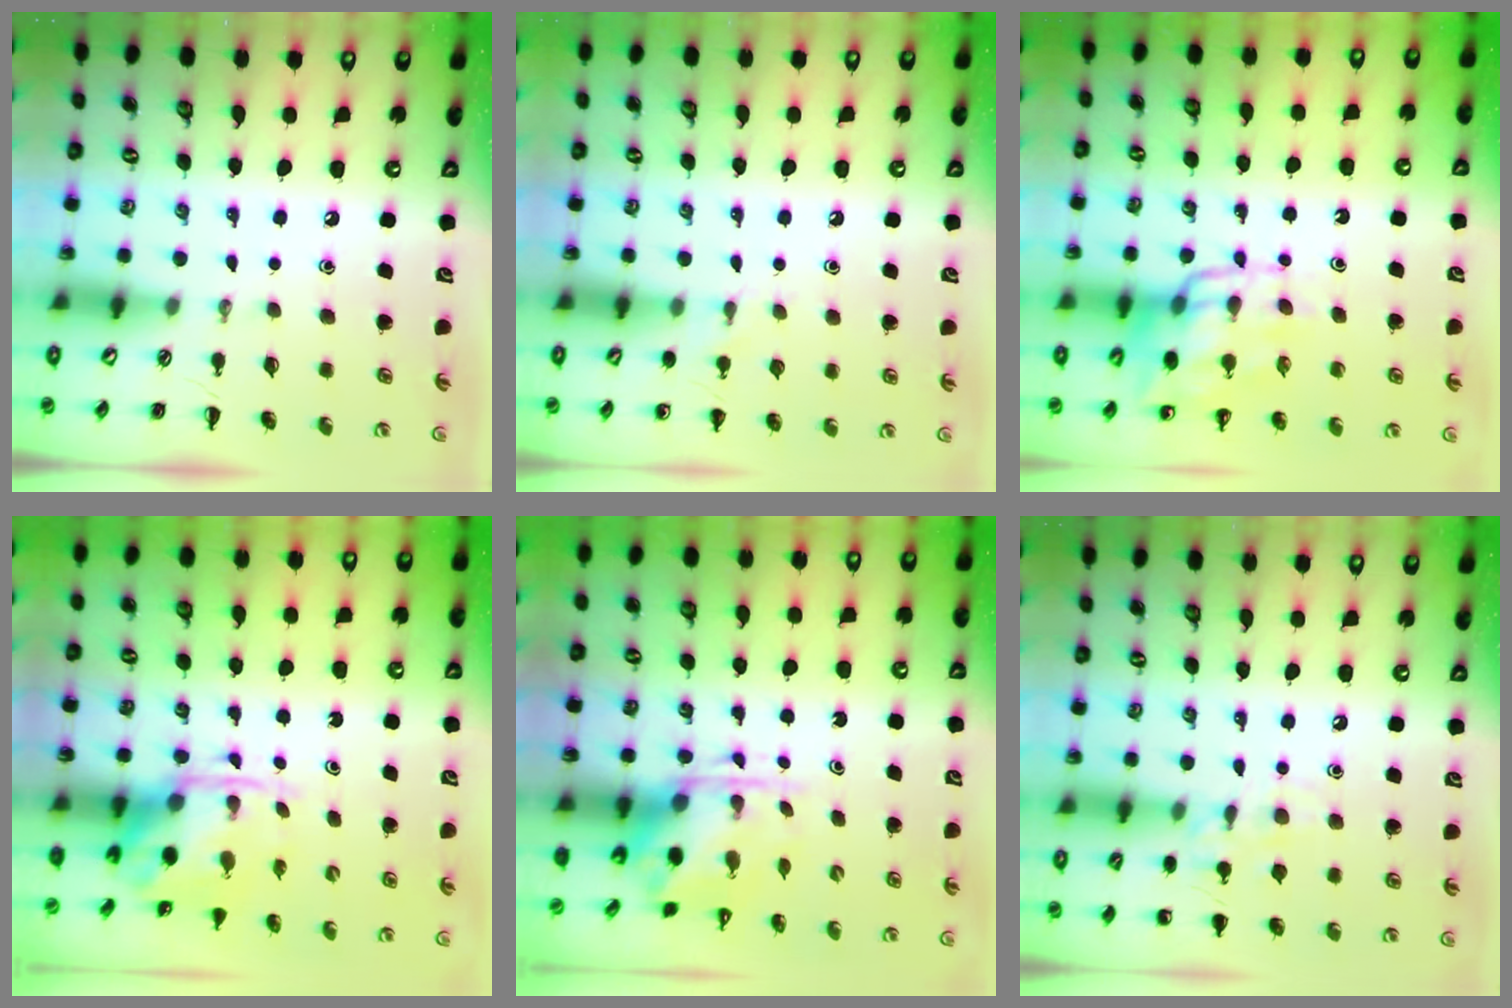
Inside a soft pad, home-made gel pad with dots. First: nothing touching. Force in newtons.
{"total": 4.6, "press": 4.3, "slide": 1.5}
{"total": 13.1, "press": 12.7, "slide": 2.9}
{"total": 3.8, "press": 3.7, "slide": 0.8}
{"total": 3.8, "press": 3.7, "slide": 0.9}
{"total": 8.9, "press": 8.7, "slide": 1.5}